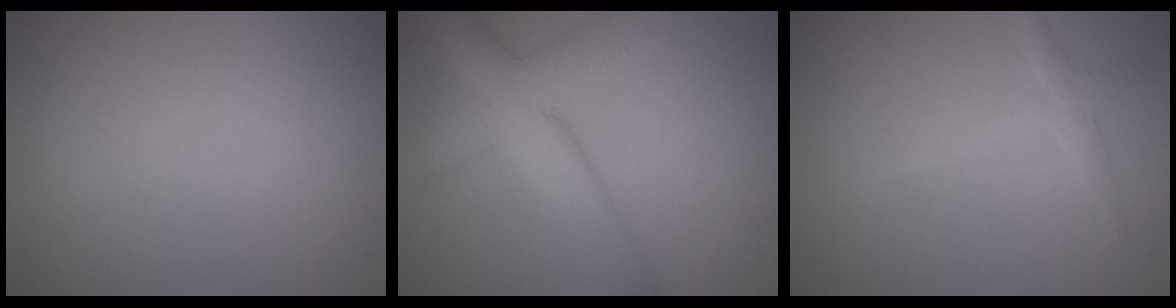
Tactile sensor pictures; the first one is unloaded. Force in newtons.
{"total": 6.6, "press": 6.5, "slide": 0.3}
{"total": 1.8, "press": 1.8, "slide": 0.1}